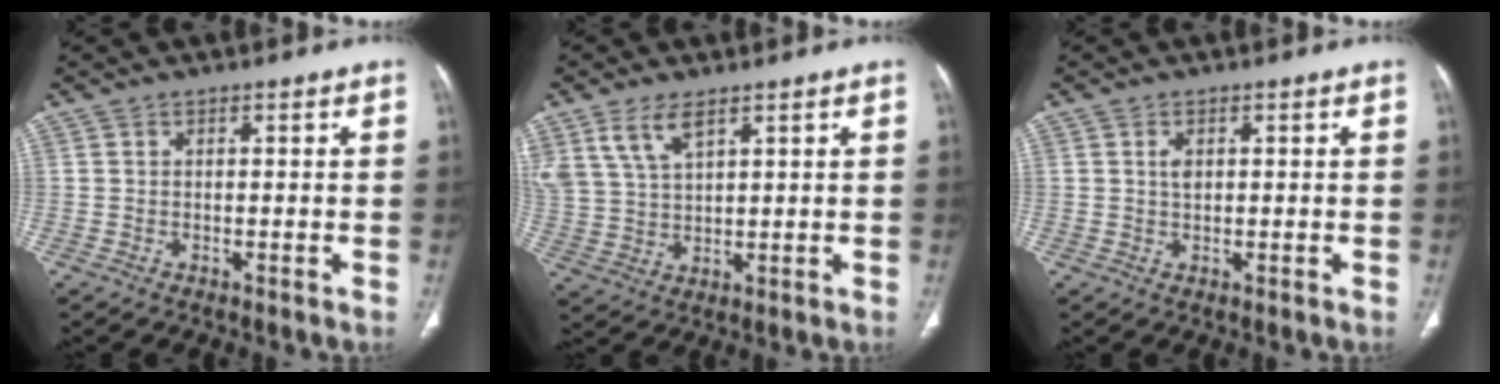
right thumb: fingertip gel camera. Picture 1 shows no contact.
{"total": 7.3, "force": [4.6, 3.3, 4.7], "torque": [-0.095, -0.012, 0.102]}
{"total": 2.8, "force": [0.7, 1.6, 2.2], "torque": [-0.038, -0.002, 0.014]}